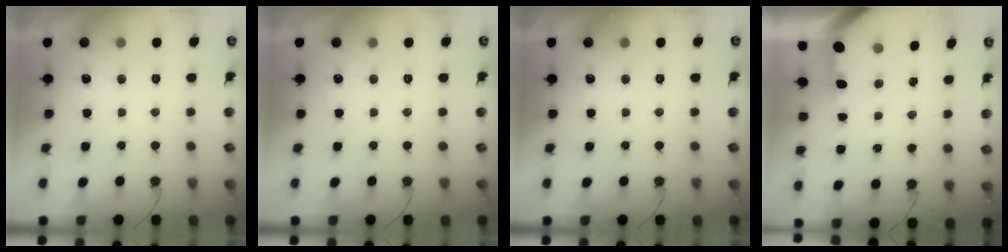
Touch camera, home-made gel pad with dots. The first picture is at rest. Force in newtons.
{"total": 0.0}
{"total": 0.0}
{"total": 3.4, "press": 3.3, "slide": 0.4}